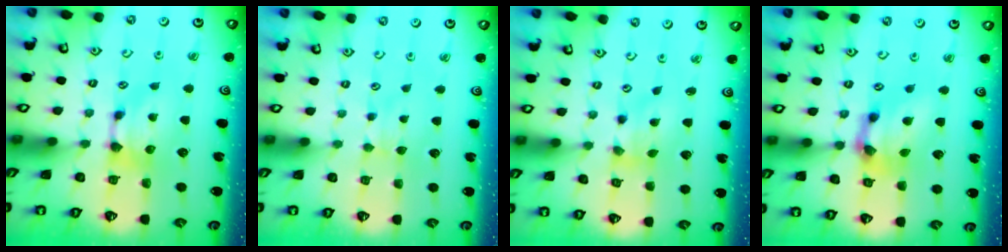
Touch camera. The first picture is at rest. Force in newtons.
{"total": 2.7, "press": 2.7, "slide": 0.4}
{"total": 1.7, "press": 1.0, "slide": 1.3}
{"total": 5.5, "press": 4.9, "slide": 2.5}